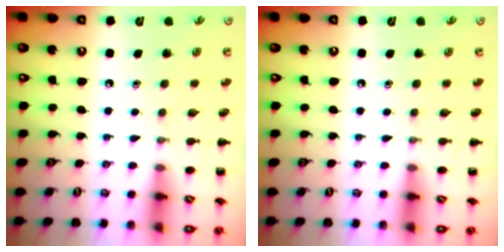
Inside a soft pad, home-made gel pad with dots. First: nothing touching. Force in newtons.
{"total": 0.0}